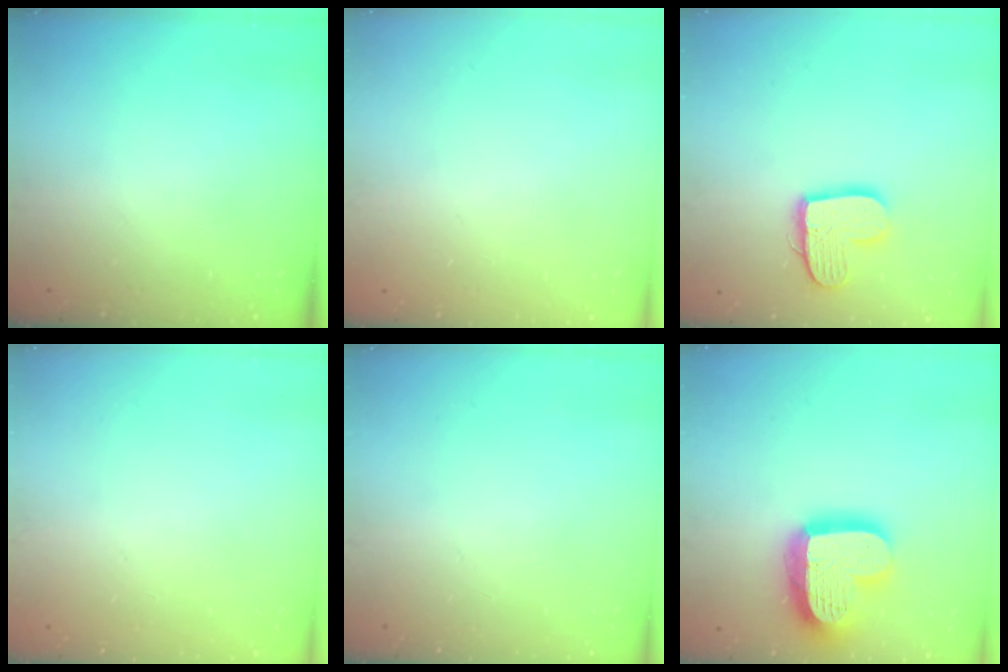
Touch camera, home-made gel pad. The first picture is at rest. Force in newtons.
{"total": 0.0}
{"total": 12.6, "press": 12.6, "slide": 0.8}
{"total": 0.0}
{"total": 0.0}
{"total": 19.5, "press": 19.4, "slide": 1.7}